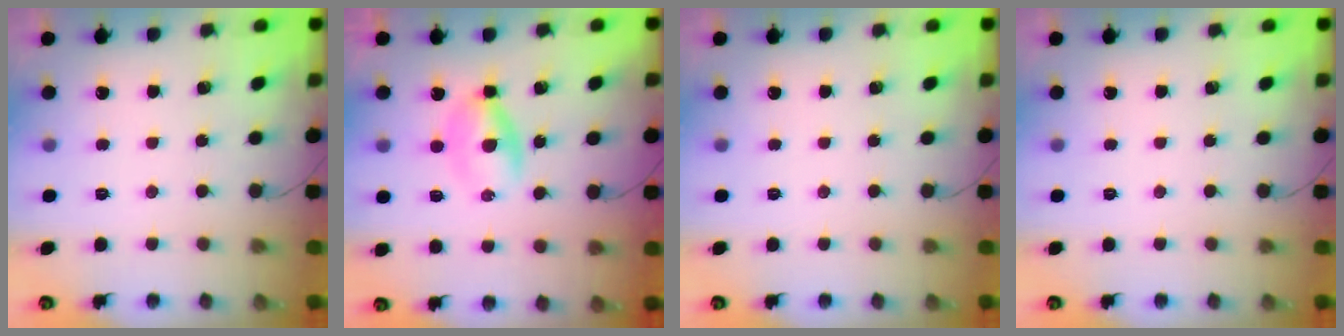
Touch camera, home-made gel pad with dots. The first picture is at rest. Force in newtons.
{"total": 3.3, "press": 3.2, "slide": 1.1}
{"total": 0.0}
{"total": 0.0}